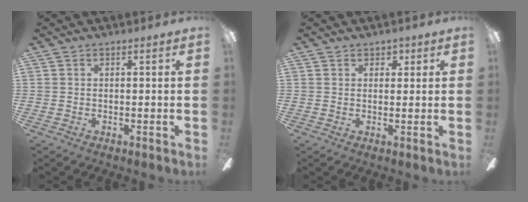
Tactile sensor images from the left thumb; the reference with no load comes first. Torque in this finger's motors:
{"motor_torque": [0.04, 0.01, -0.44, 0.23, -0.02]}